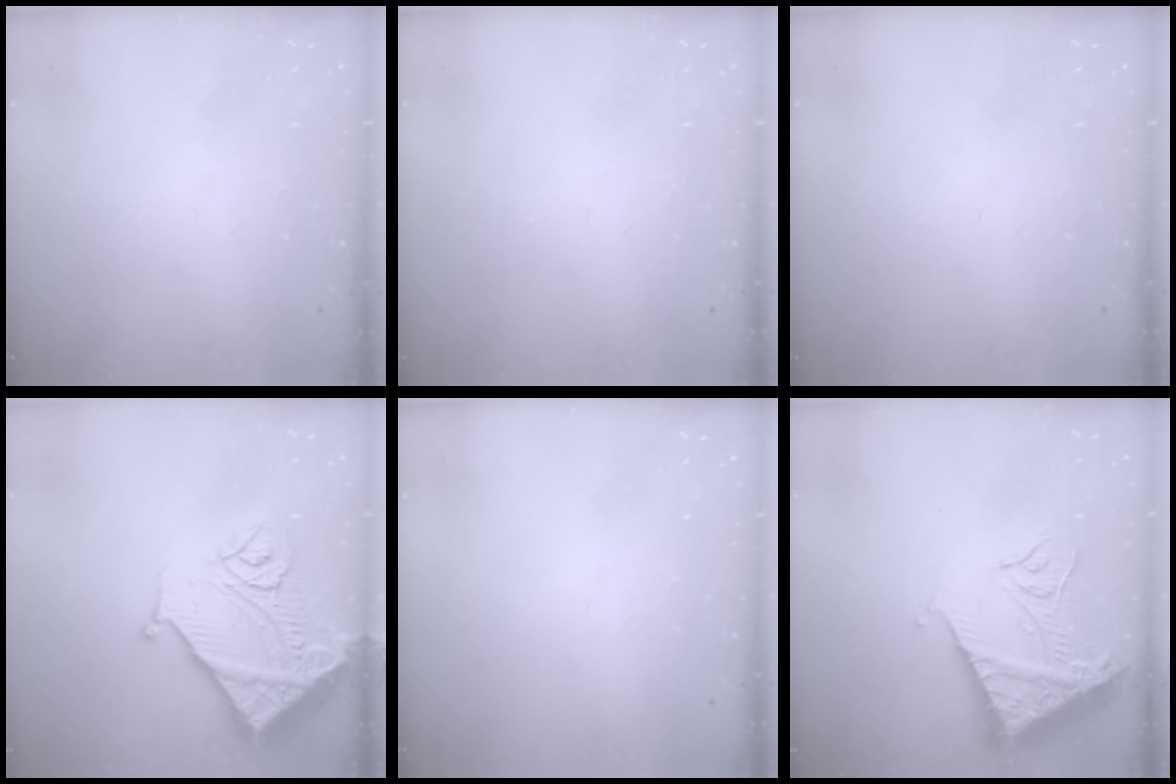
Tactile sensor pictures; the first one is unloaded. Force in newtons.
{"total": 0.0}
{"total": 0.0}
{"total": 14.2, "press": 14.1, "slide": 1.8}
{"total": 0.0}
{"total": 14.5, "press": 14.4, "slide": 1.8}